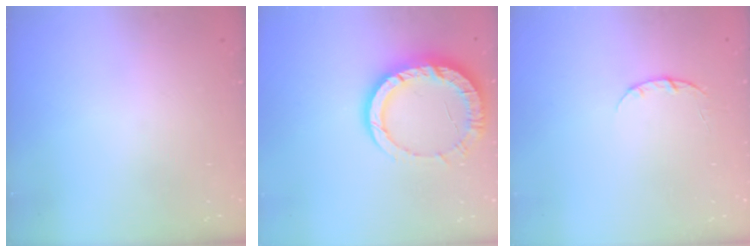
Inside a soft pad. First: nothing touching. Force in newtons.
{"total": 14.4, "press": 14.3, "slide": 1.4}
{"total": 3.2, "press": 3.2, "slide": 0.3}